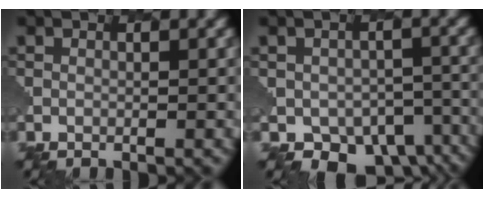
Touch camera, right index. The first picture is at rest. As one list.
[{"total": 6.9, "force": [-3.7, 4.7, 3.3], "torque": [-0.046, -0.031, -0.040]}]